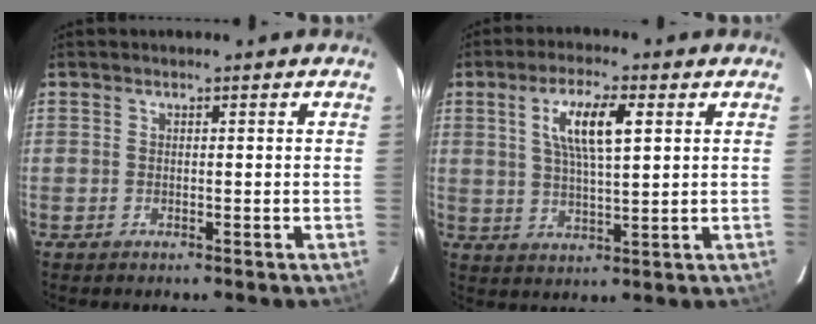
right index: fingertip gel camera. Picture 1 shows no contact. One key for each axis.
{"total": 8.5, "fx": 2.8, "fy": 2.1, "fz": 7.8, "tx": -0.144, "ty": 0.005, "tz": 0.053}